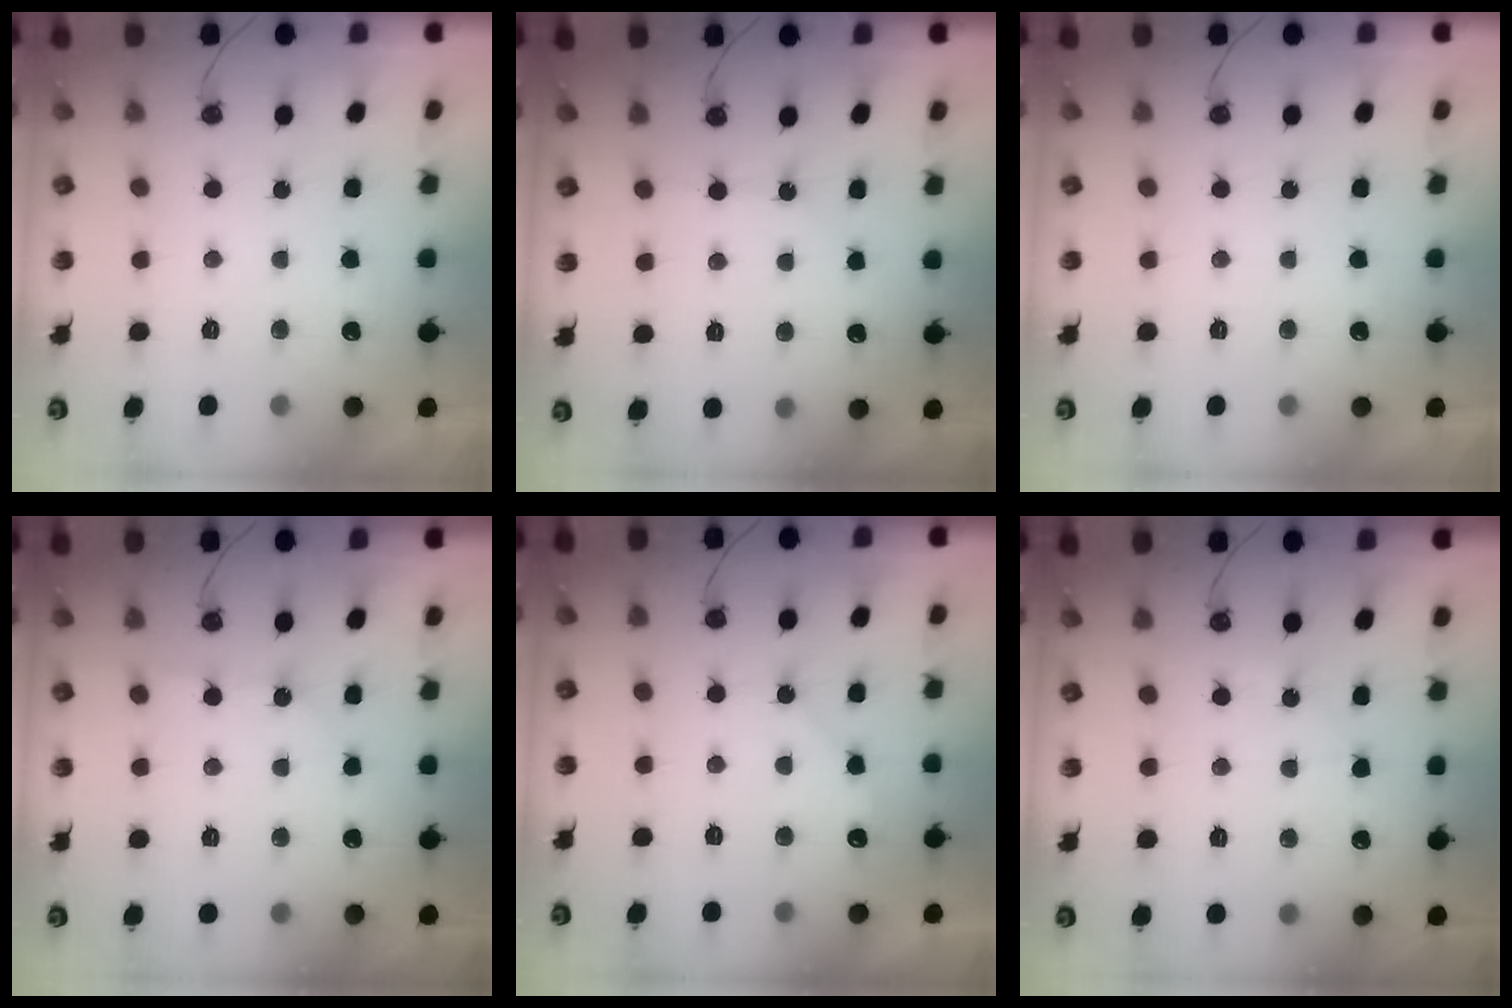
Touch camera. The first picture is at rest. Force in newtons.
{"total": 1.6, "press": 1.5, "slide": 0.3}
{"total": 0.0}
{"total": 2.9, "press": 2.8, "slide": 0.6}
{"total": 5.4, "press": 5.4, "slide": 0.8}
{"total": 4.1, "press": 4.1, "slide": 0.5}